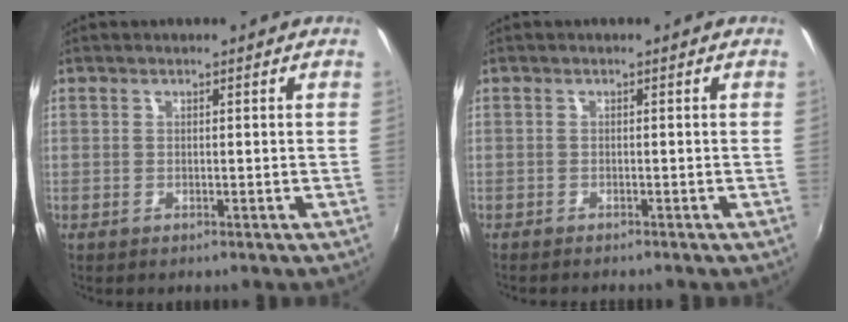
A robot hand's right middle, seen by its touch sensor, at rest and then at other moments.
{"total": 1.7, "force": [-1.6, 0.2, 0.5], "torque": [-0.015, -0.011, -0.028]}